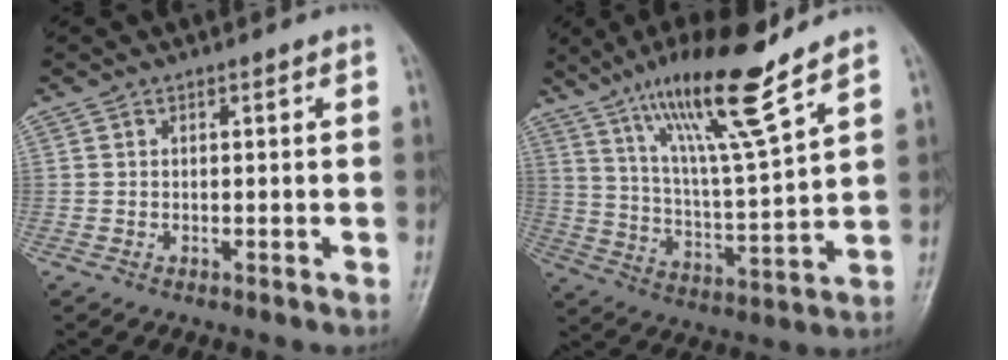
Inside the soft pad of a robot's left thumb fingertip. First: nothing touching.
{"total": 16.7, "force": [11.7, 1.4, 11.8], "torque": [-0.199, -0.062, 0.209]}